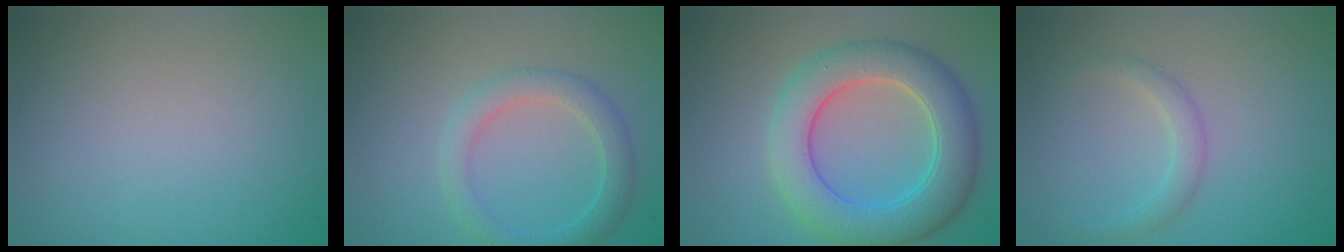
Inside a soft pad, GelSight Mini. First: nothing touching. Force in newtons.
{"total": 2.9, "press": 2.9, "slide": 0.1}
{"total": 7.1, "press": 7.1, "slide": 0.1}
{"total": 1.6, "press": 1.6, "slide": 0.0}